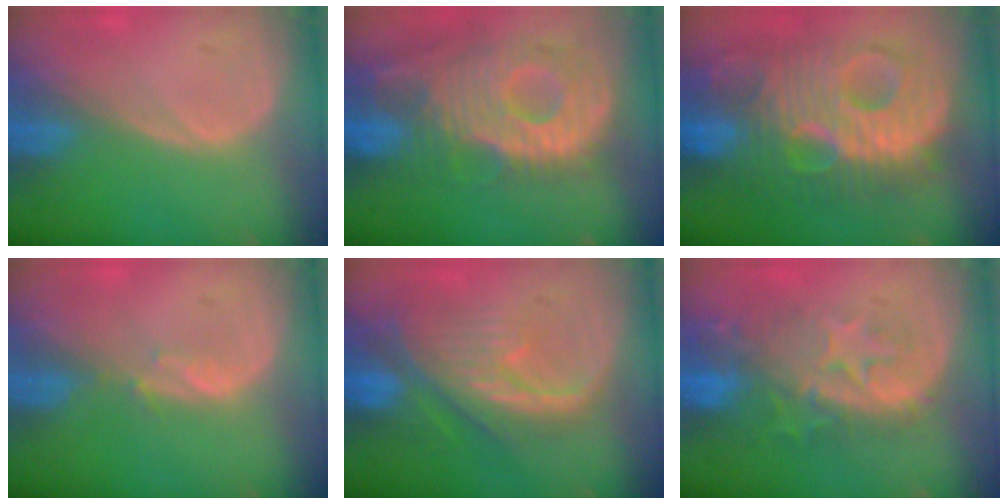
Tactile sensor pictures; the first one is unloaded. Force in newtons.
{"total": 12.5, "press": 10.9, "slide": 6.0}
{"total": 13.6, "press": 13.6, "slide": 1.1}
{"total": 1.1, "press": 1.1, "slide": 0.2}
{"total": 10.2, "press": 8.9, "slide": 5.0}
{"total": 9.8, "press": 9.1, "slide": 3.5}